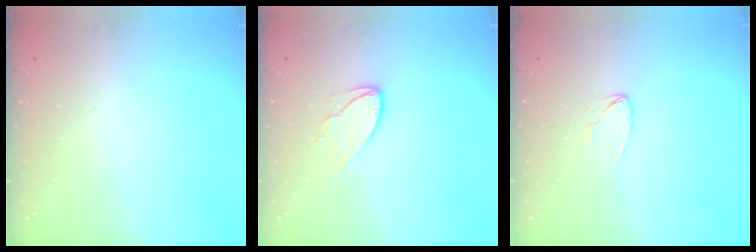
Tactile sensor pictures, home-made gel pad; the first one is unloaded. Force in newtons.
{"total": 7.2, "press": 7.2, "slide": 0.2}
{"total": 2.6, "press": 2.6, "slide": 0.2}